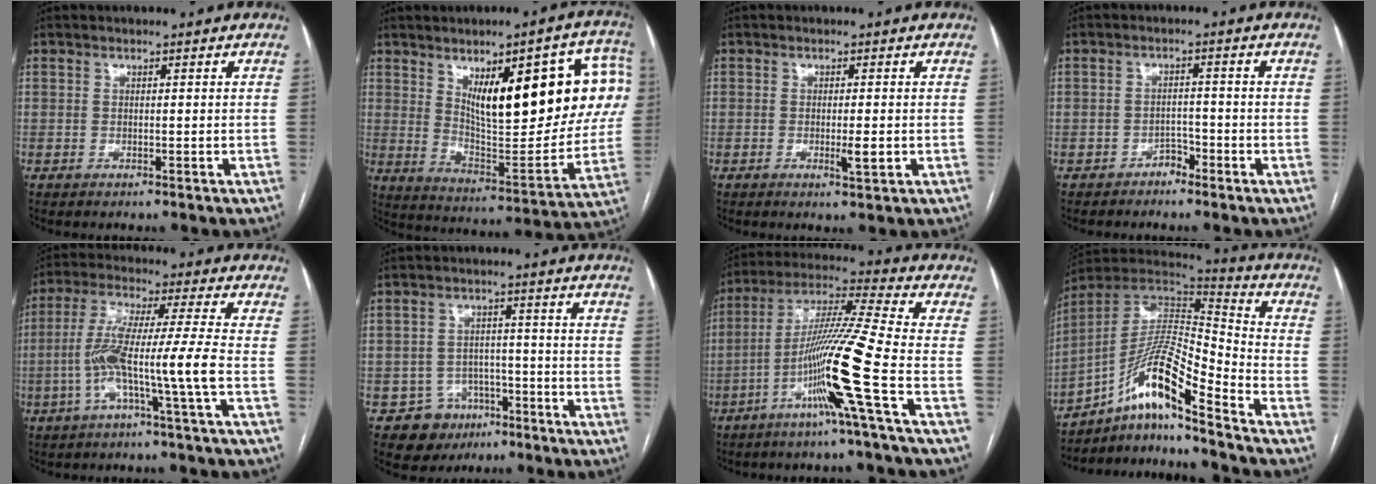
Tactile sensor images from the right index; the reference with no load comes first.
{"total": 24.6, "force": [7.1, 7.3, 22.4], "torque": [-0.288, 0.019, 0.117]}
{"total": 2.4, "force": [-0.6, 0.1, 2.4], "torque": [-0.041, -0.005, -0.008]}
{"total": 2.2, "force": [-1.7, 1.3, 0.4], "torque": [-0.001, 0.007, -0.030]}
{"total": 10.7, "force": [-3.3, -1.3, 10.1], "torque": [-0.208, 0.014, -0.065]}
{"total": 7.3, "force": [-3.9, 6.1, 0.5], "torque": [0.000, 0.013, -0.051]}
{"total": 14.9, "force": [-5.6, -2.5, 13.6], "torque": [-0.261, -0.010, -0.113]}
{"total": 15.1, "force": [-9.8, 1.2, 11.5], "torque": [-0.213, 0.020, -0.170]}